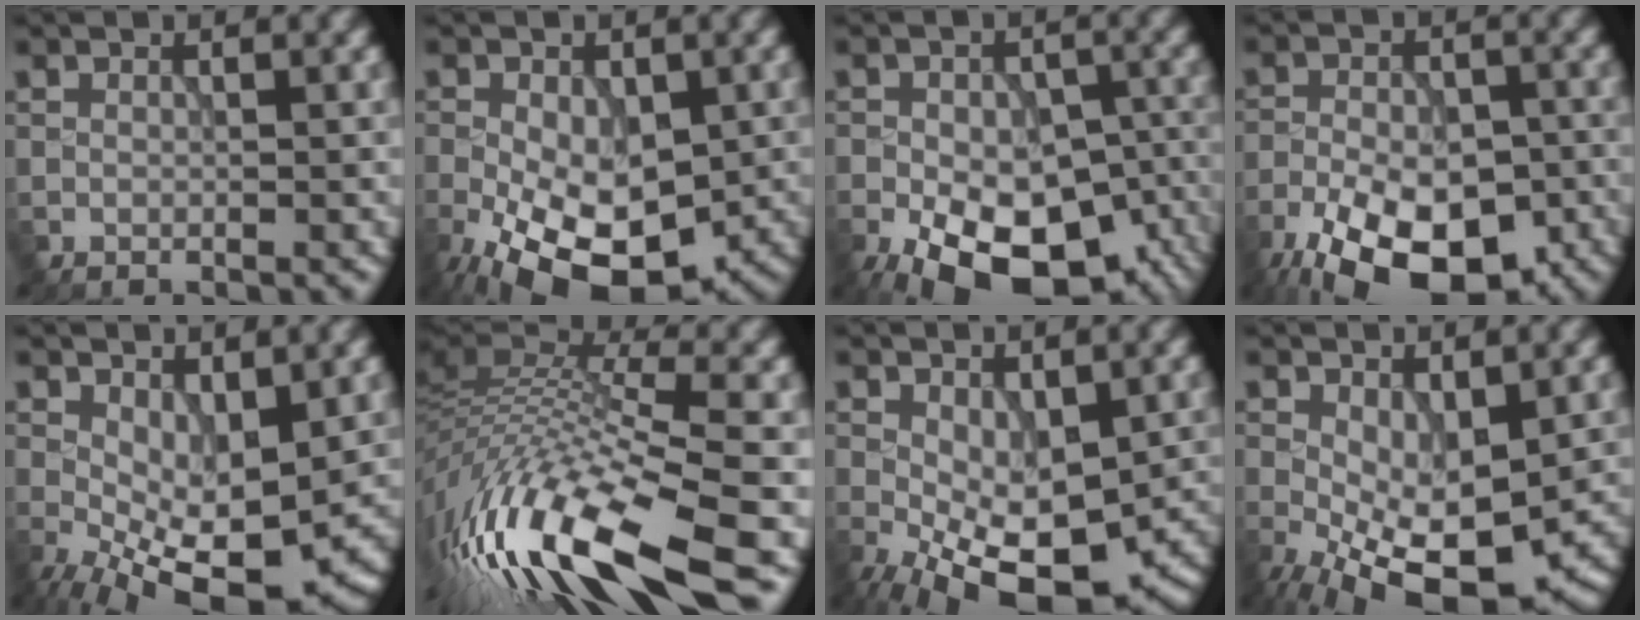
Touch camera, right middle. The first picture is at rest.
{"total": 12.3, "force": [-4.7, 6.4, 9.3], "torque": [-0.166, -0.029, -0.079]}
{"total": 16.7, "force": [-8.9, 9.1, 10.7], "torque": [-0.156, -0.035, -0.120]}
{"total": 14.8, "force": [-9.1, 7.5, 9.0], "torque": [-0.141, -0.026, -0.141]}
{"total": 9.2, "force": [-1.6, 4.3, 7.9], "torque": [-0.146, -0.014, -0.018]}
{"total": 15.5, "force": [-5.4, 4.7, 13.7], "torque": [-0.285, 0.016, -0.102]}
{"total": 10.1, "force": [-3.4, 5.1, 8.1], "torque": [-0.157, -0.026, -0.041]}
{"total": 9.0, "force": [-2.6, 4.2, 7.5], "torque": [-0.151, -0.018, -0.036]}